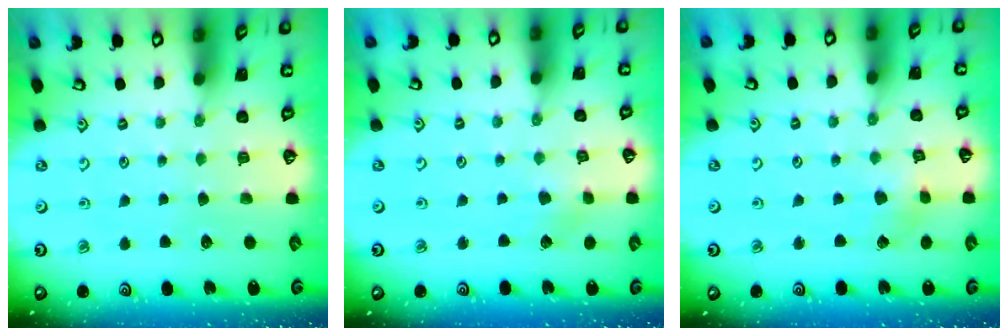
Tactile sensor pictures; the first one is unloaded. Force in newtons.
{"total": 3.4, "press": 3.4, "slide": 0.4}
{"total": 2.5, "press": 2.5, "slide": 0.3}